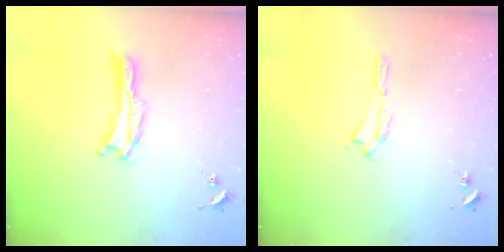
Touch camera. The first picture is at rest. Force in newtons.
{"total": 0.0}